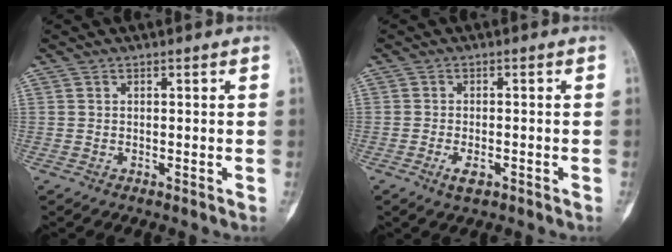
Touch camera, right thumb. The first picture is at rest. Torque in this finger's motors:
{"motor_torque": [-0.32, -0.25, 0.24, 0.21, 0.04]}